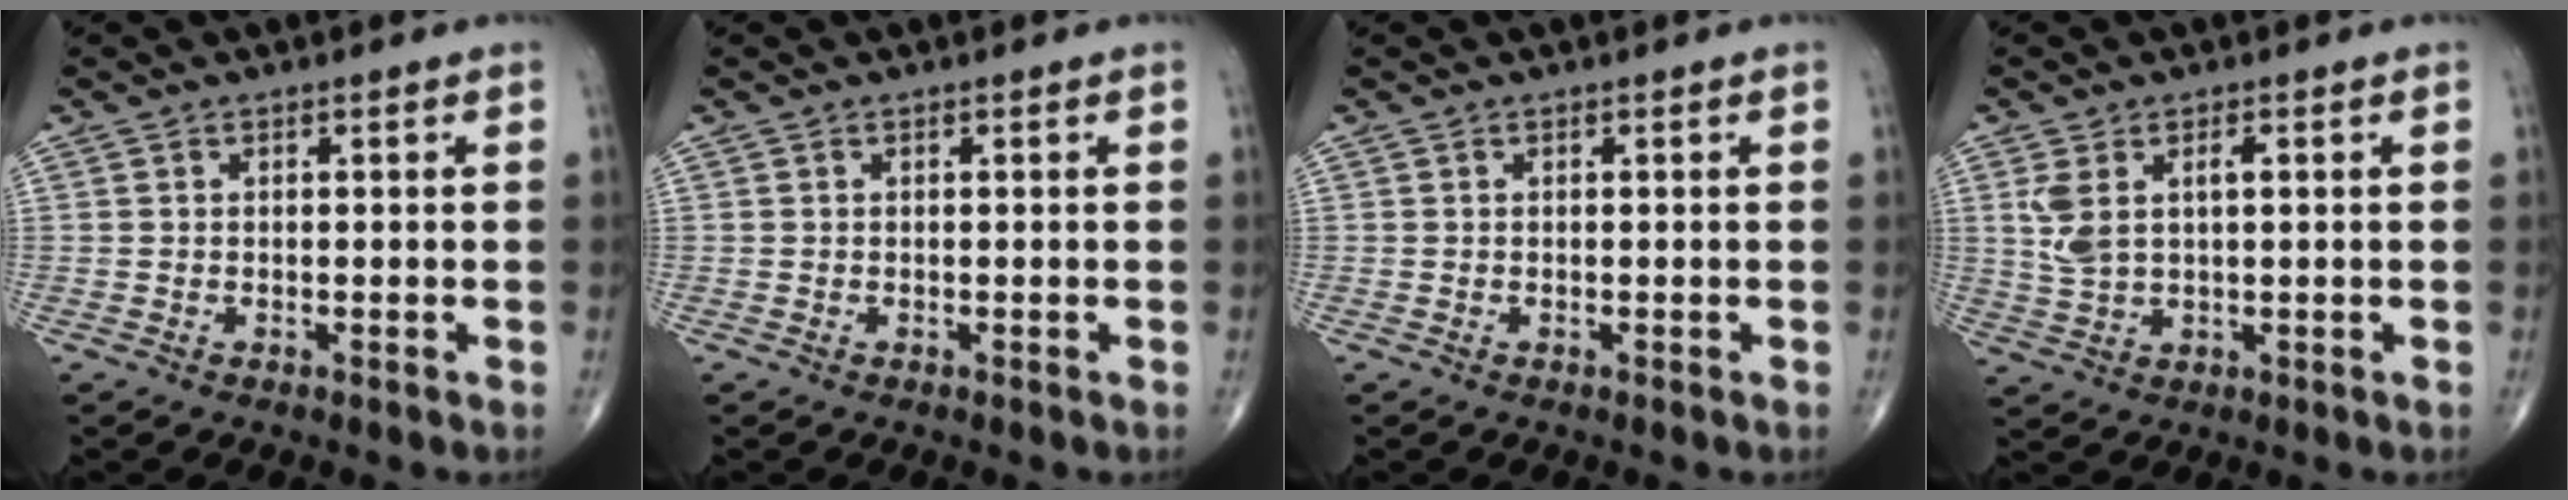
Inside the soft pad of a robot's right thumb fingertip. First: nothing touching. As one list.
[{"total": 0.0}, {"total": 0.0}, {"total": 6.1, "force": [1.6, 3.0, 5.1], "torque": [-0.111, 0.006, 0.039]}]